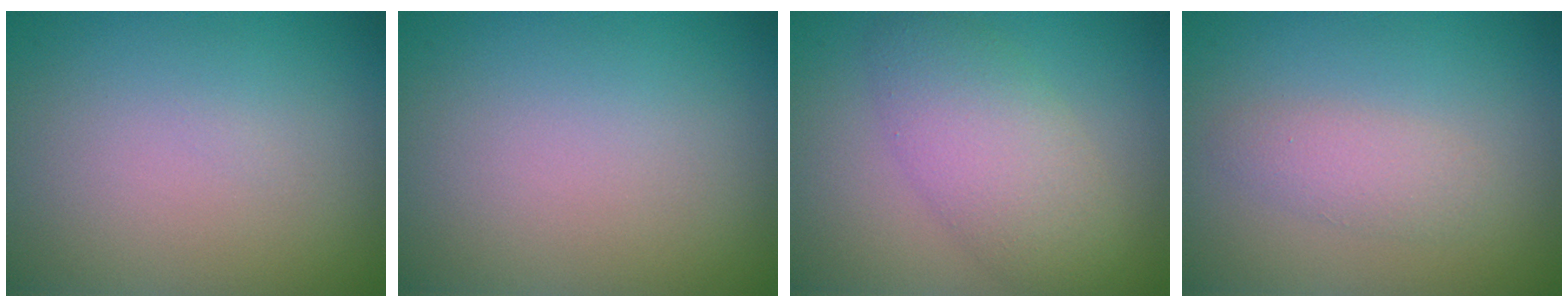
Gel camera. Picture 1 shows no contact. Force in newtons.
{"total": 0.0}
{"total": 4.9, "press": 4.9, "slide": 0.3}
{"total": 1.9, "press": 1.9, "slide": 0.0}